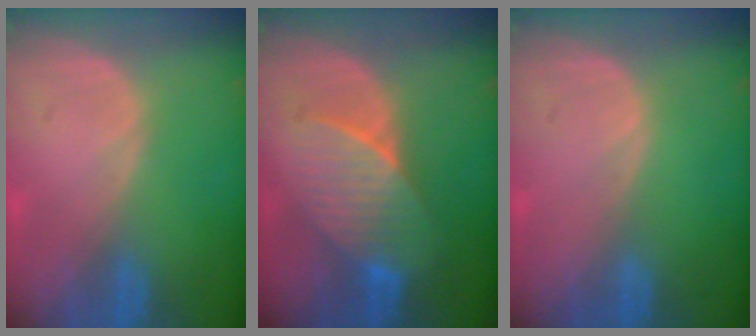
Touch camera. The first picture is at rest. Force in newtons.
{"total": 7.1, "press": 7.0, "slide": 1.3}
{"total": 0.0}